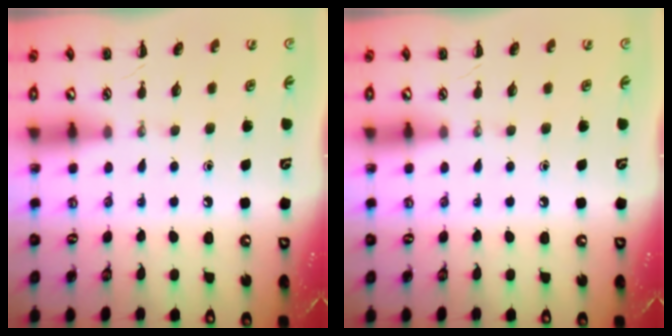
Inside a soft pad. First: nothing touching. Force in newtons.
{"total": 0.0}